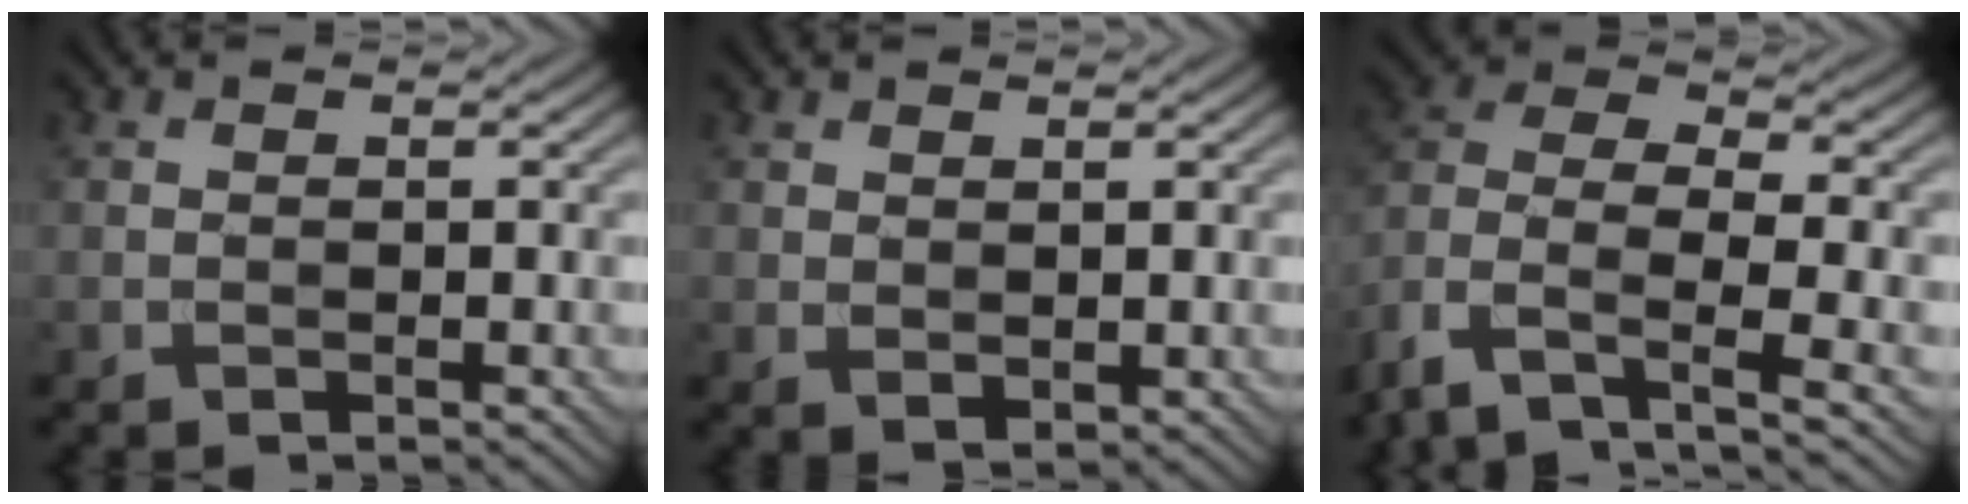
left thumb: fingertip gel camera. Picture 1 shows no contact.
{"total": 1.5, "force": [0.8, 0.8, 1.0], "torque": [-0.020, -0.006, 0.021]}
{"total": 11.0, "force": [-5.6, 5.9, 7.4], "torque": [-0.169, -0.016, -0.120]}